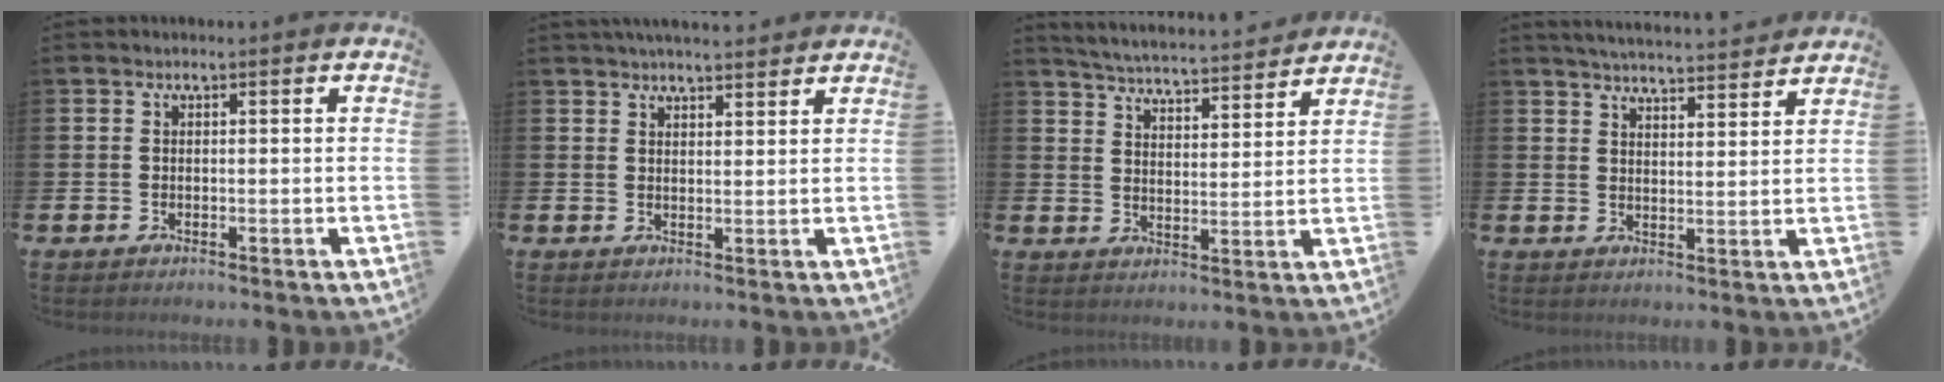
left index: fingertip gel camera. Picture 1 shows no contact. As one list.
[{"total": 3.6, "force": [3.6, 0.2, 0.6], "torque": [-0.015, -0.013, 0.066]}, {"total": 5.4, "force": [5.4, 0.2, 0.7], "torque": [-0.037, -0.044, 0.092]}, {"total": 4.9, "force": [4.9, 0.0, 0.5], "torque": [-0.018, -0.033, 0.085]}]